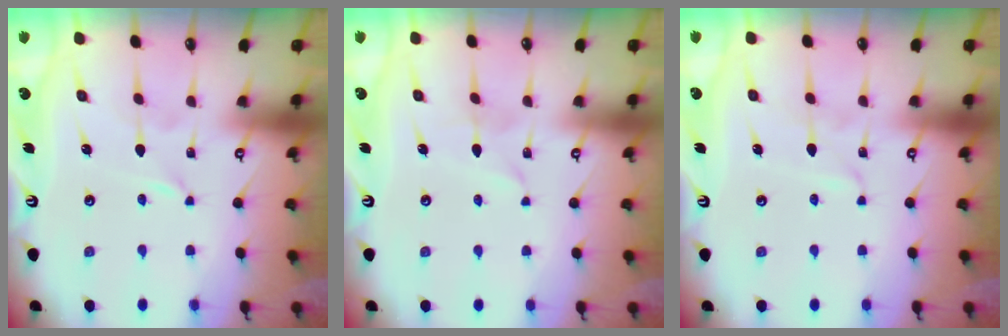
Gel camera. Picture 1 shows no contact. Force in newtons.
{"total": 1.6, "press": 1.6, "slide": 0.2}
{"total": 2.6, "press": 2.6, "slide": 0.3}